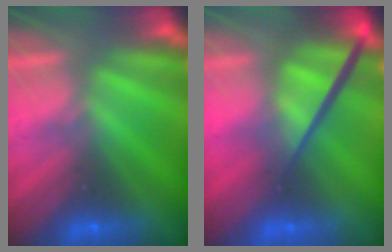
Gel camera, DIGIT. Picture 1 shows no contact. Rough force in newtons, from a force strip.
{"total": 4.2}